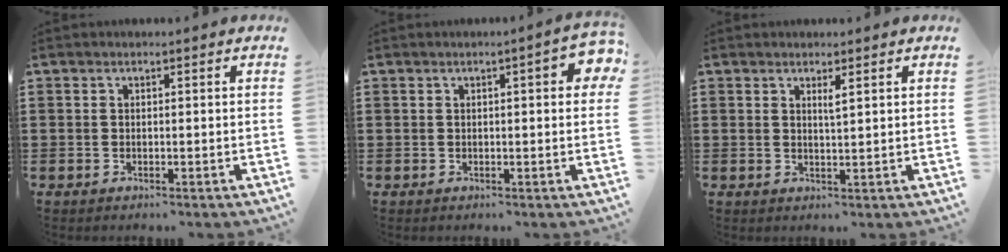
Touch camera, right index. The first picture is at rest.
{"total": 3.5, "force": [0.7, 0.7, 3.4], "torque": [-0.047, 0.001, 0.006]}
{"total": 1.5, "force": [1.0, 0.1, 1.1], "torque": [-0.023, 0.001, 0.016]}